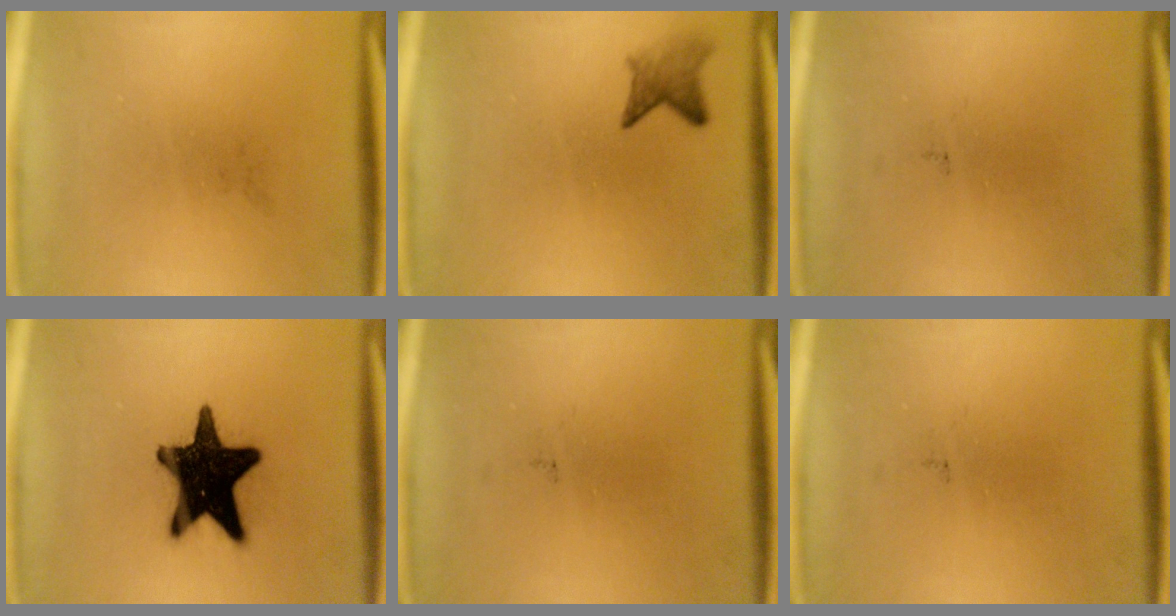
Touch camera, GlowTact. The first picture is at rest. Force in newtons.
{"total": 2.4}
{"total": 0.0}
{"total": 19.3}
{"total": 0.0}
{"total": 0.0}